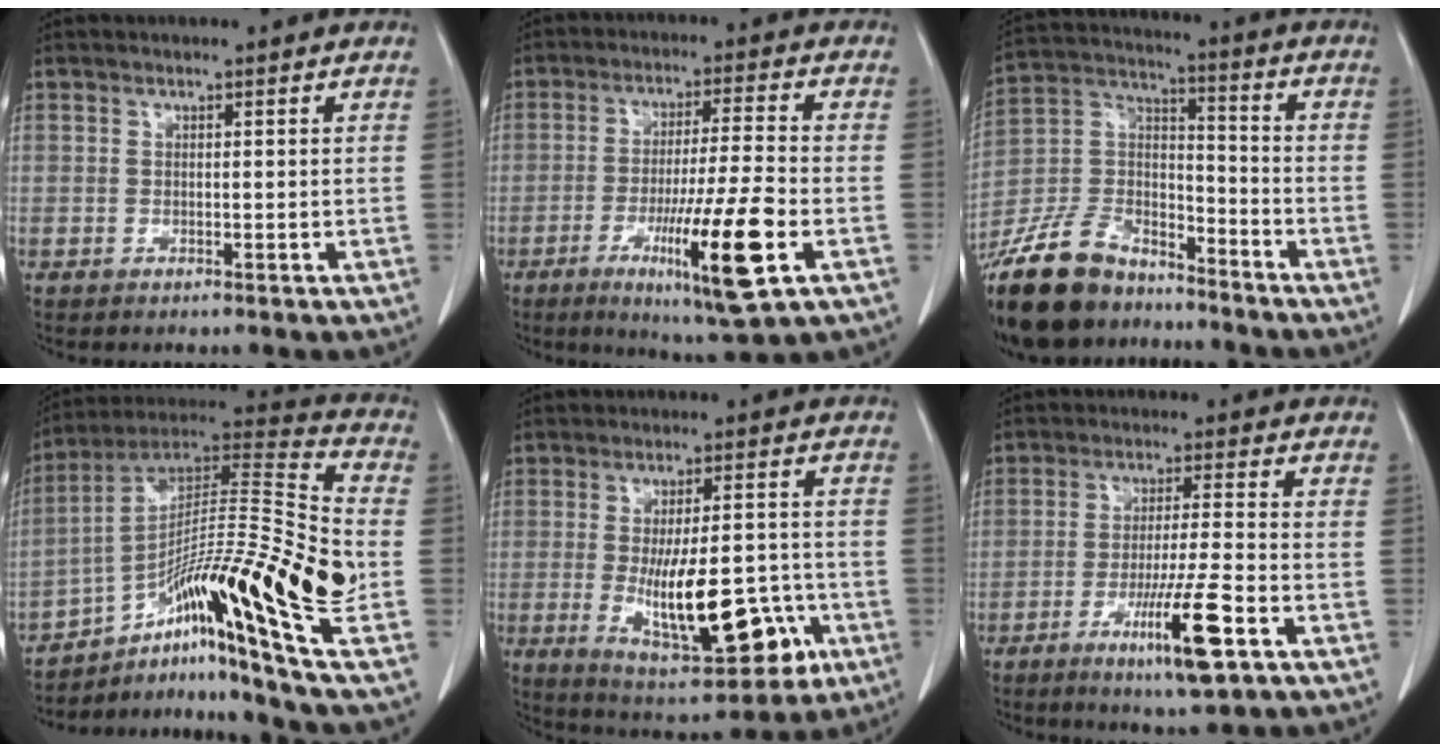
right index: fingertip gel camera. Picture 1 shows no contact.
{"total": 14.2, "force": [-5.2, 0.0, 13.2], "torque": [-0.229, -0.029, -0.084]}
{"total": 17.3, "force": [-14.3, 7.2, 6.5], "torque": [-0.142, 0.022, -0.265]}
{"total": 23.5, "force": [-8.4, 0.0, 22.0], "torque": [-0.356, 0.004, -0.139]}
{"total": 16.8, "force": [-4.5, 5.5, 15.1], "torque": [-0.240, -0.002, -0.054]}
{"total": 10.6, "force": [-4.9, 0.2, 9.4], "torque": [-0.162, -0.019, -0.082]}